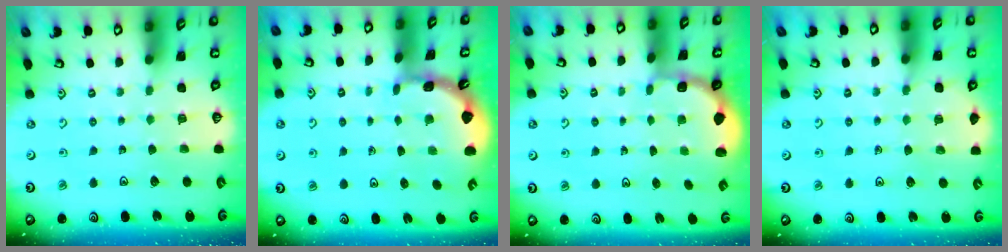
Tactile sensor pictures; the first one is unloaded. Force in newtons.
{"total": 1.8, "press": 1.8, "slide": 0.1}
{"total": 1.8, "press": 1.7, "slide": 0.7}
{"total": 5.8, "press": 5.7, "slide": 1.2}